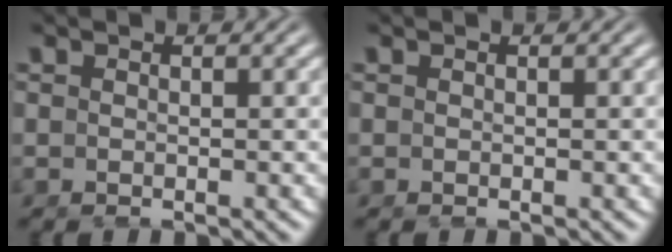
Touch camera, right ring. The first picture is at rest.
{"total": 0.0}